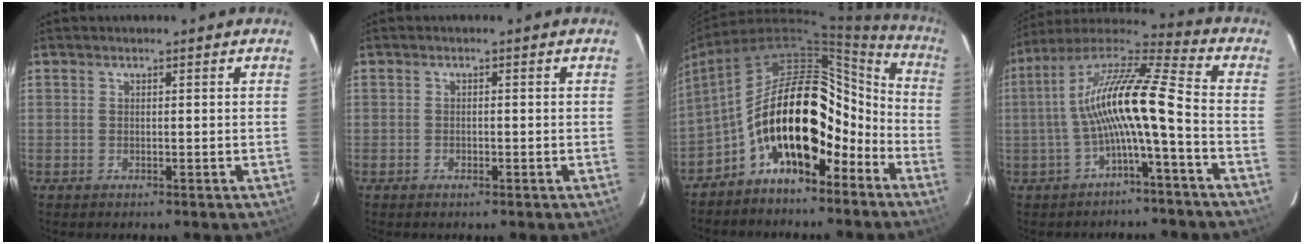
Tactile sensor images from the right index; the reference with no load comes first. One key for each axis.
{"total": 0.9, "fx": -0.6, "fy": 0.5, "fz": 0.4, "tx": -0.008, "ty": -0.002, "tz": -0.011}
{"total": 20.5, "fx": -9.2, "fy": 10.1, "fz": 15.3, "tx": -0.247, "ty": 0.029, "tz": -0.158}
{"total": 14.5, "fx": -2.7, "fy": 1.3, "fz": 14.2, "tx": -0.274, "ty": 0.018, "tz": -0.056}